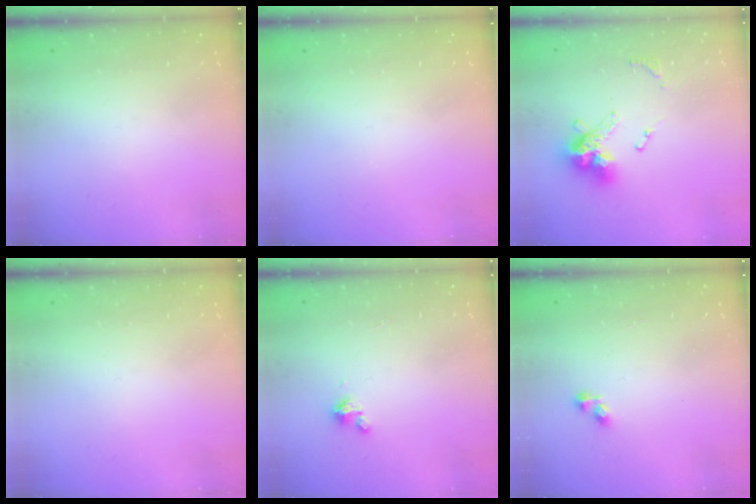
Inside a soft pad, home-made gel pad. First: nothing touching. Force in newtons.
{"total": 0.0}
{"total": 12.0, "press": 11.9, "slide": 1.4}
{"total": 0.0}
{"total": 2.7, "press": 2.6, "slide": 0.4}
{"total": 1.8, "press": 1.7, "slide": 0.3}